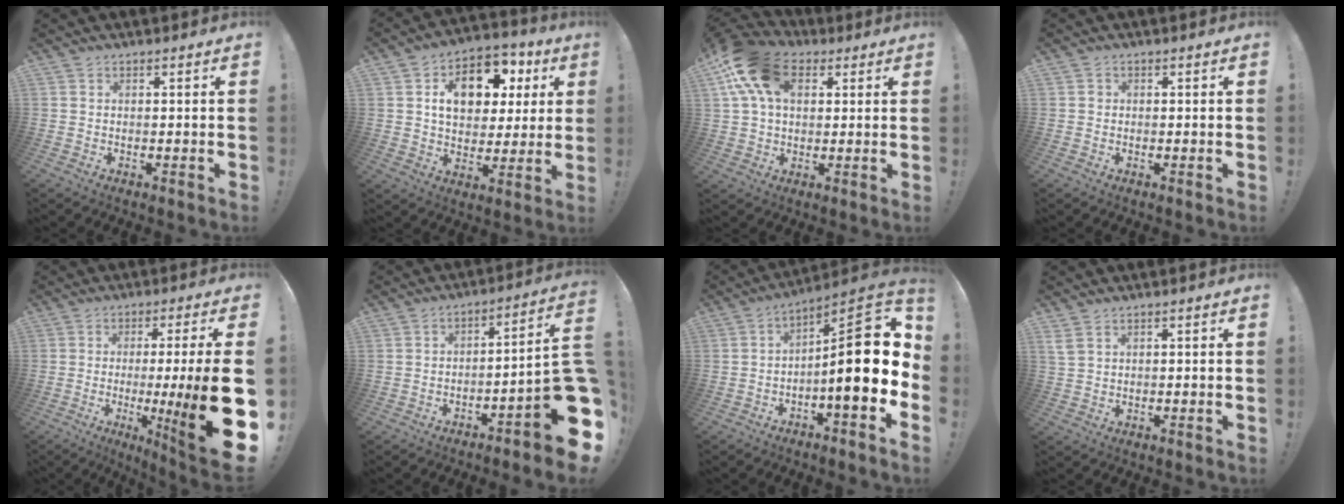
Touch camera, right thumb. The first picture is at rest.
{"total": 15.3, "force": [4.9, 10.6, 9.8], "torque": [-0.143, -0.011, 0.090]}
{"total": 17.1, "force": [6.4, 11.5, 10.9], "torque": [-0.209, -0.012, 0.119]}
{"total": 0.8, "force": [-0.1, 0.8, 0.2], "torque": [-0.004, 0.004, -0.001]}
{"total": 19.3, "force": [-1.9, 0.3, 19.2], "torque": [-0.301, -0.025, -0.024]}
{"total": 12.9, "force": [-5.8, 1.4, 11.5], "torque": [-0.138, 0.015, -0.096]}
{"total": 19.2, "force": [-1.3, 5.2, 18.4], "torque": [-0.279, 0.013, -0.018]}
{"total": 2.5, "force": [1.4, 0.9, 1.9], "torque": [-0.045, 0.000, 0.028]}